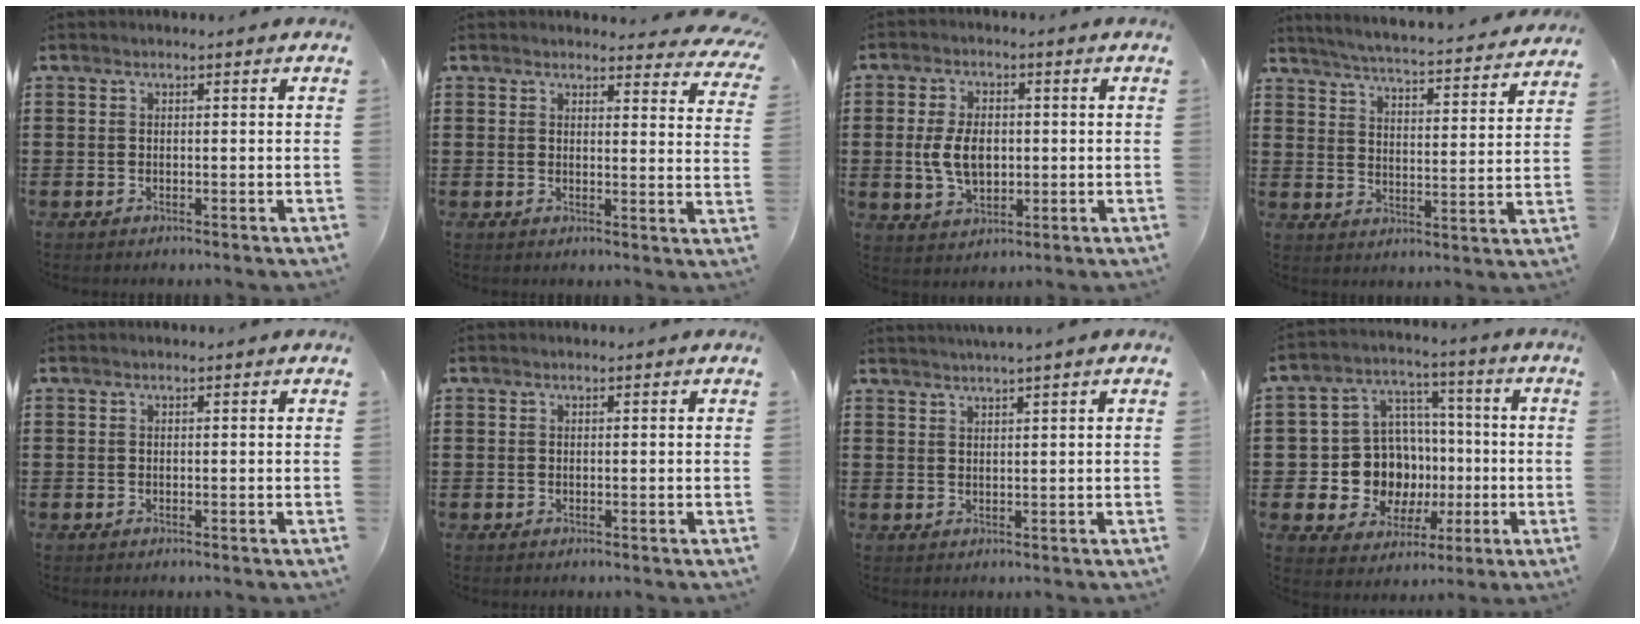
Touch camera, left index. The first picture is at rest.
{"total": 3.5, "force": [3.3, 0.4, 0.8], "torque": [-0.013, -0.016, 0.059]}
{"total": 6.7, "force": [0.0, 4.2, 5.2], "torque": [-0.108, 0.006, -0.005]}
{"total": 4.3, "force": [4.1, -0.7, 1.0], "torque": [-0.042, -0.039, 0.064]}
{"total": 0.0}
{"total": 0.0}
{"total": 1.7, "force": [1.5, -0.6, 0.6], "torque": [-0.011, -0.001, 0.028]}
{"total": 10.8, "force": [-0.9, 10.2, 3.5], "torque": [-0.106, -0.001, -0.005]}